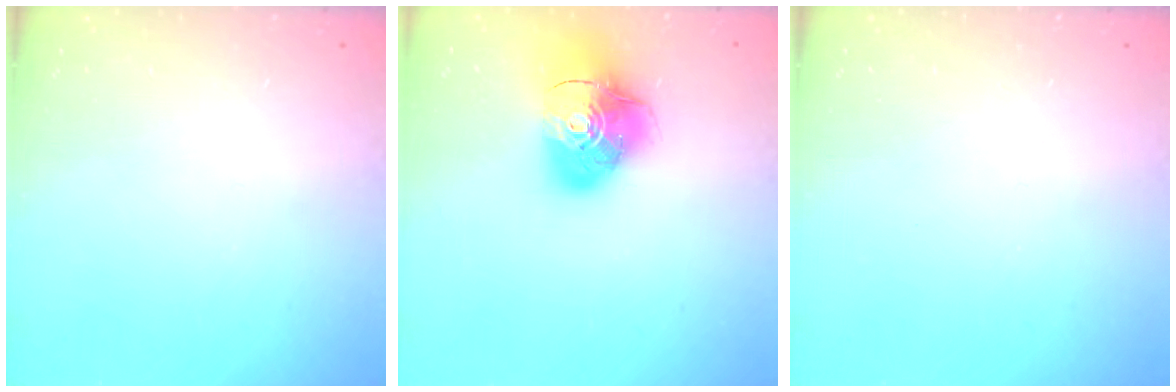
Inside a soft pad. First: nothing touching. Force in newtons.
{"total": 16.0, "press": 15.9, "slide": 1.8}
{"total": 0.0}